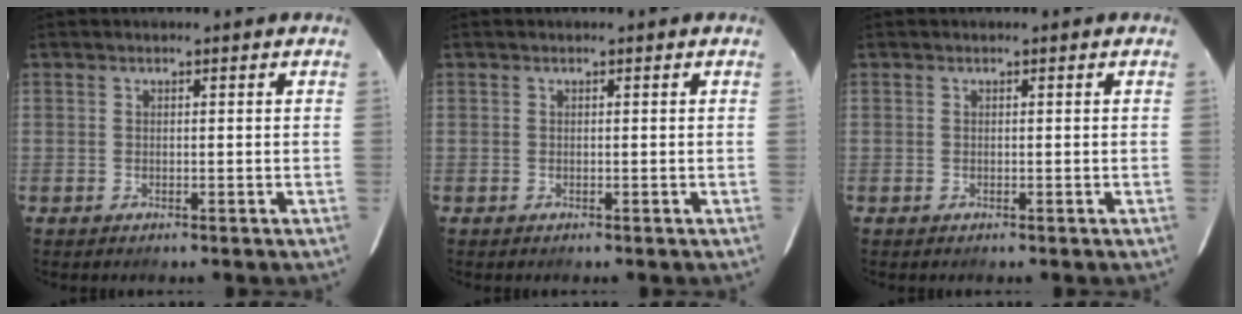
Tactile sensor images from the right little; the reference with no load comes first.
{"total": 0.0}
{"total": 0.0}